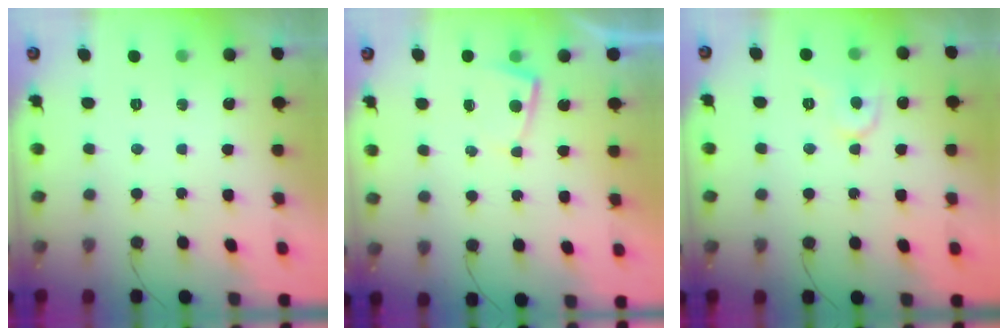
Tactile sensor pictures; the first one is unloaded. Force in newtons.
{"total": 2.7, "press": 2.7, "slide": 0.3}
{"total": 6.6, "press": 6.5, "slide": 0.7}